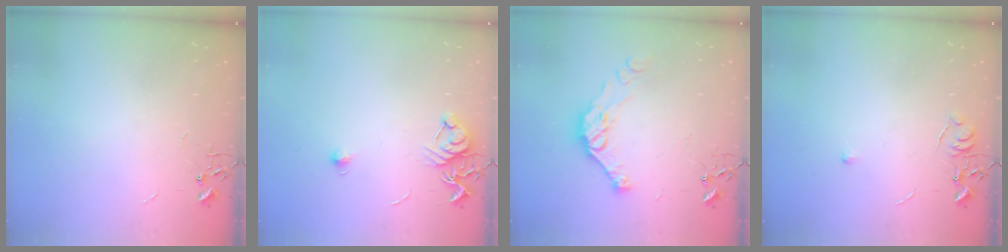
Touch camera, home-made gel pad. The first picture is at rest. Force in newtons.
{"total": 8.4, "press": 8.4, "slide": 0.9}
{"total": 12.5, "press": 12.4, "slide": 1.3}
{"total": 5.5, "press": 5.4, "slide": 0.8}